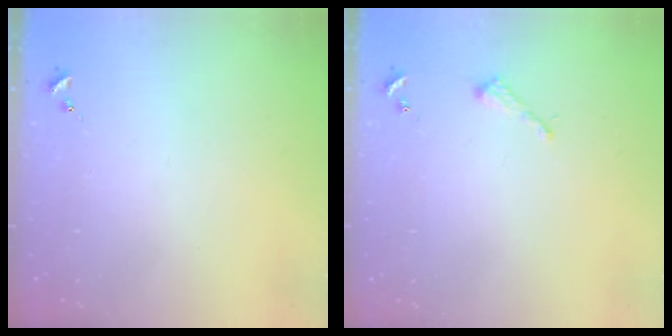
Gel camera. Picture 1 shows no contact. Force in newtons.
{"total": 2.6, "press": 2.6, "slide": 0.3}